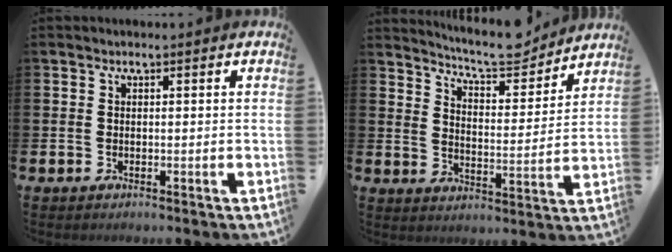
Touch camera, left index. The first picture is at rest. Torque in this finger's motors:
{"motor_torque": [0.97, -1.17, 0.13, 0.08]}